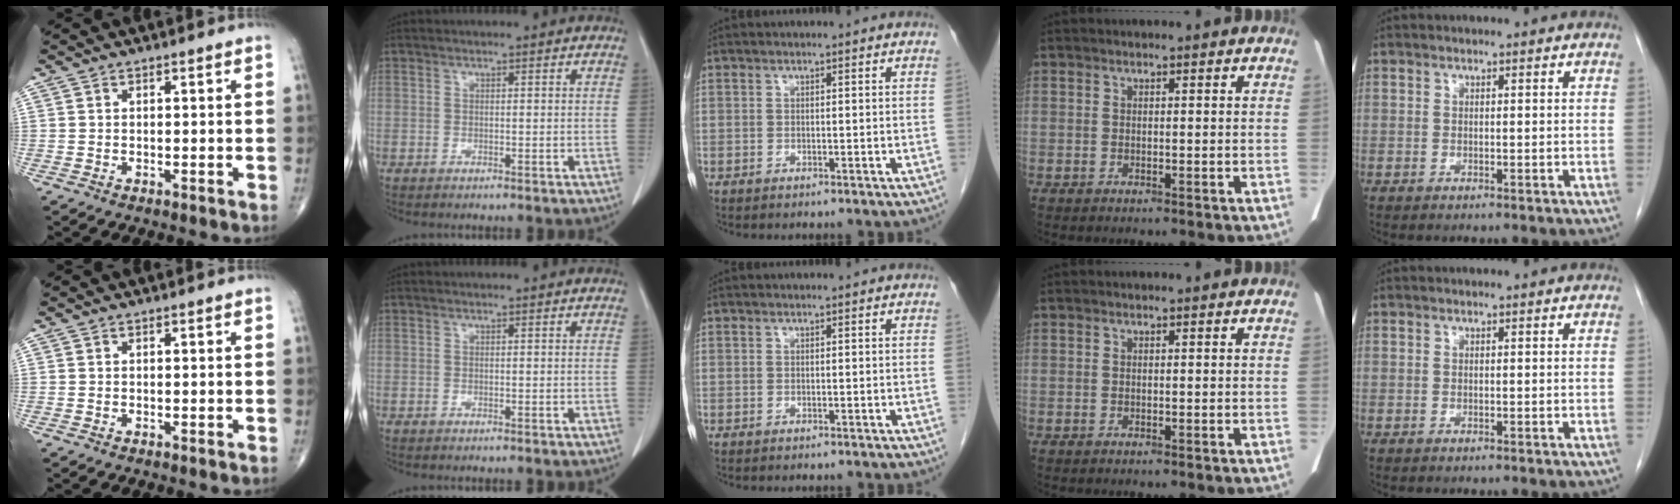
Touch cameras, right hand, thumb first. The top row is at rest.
{}